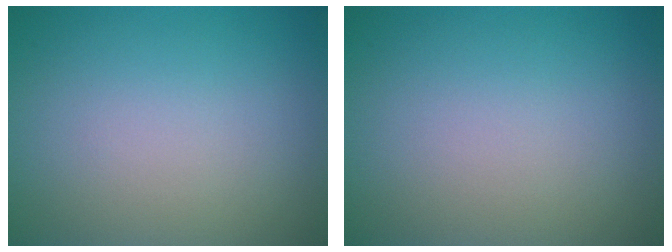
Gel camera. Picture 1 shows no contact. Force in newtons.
{"total": 0.0}